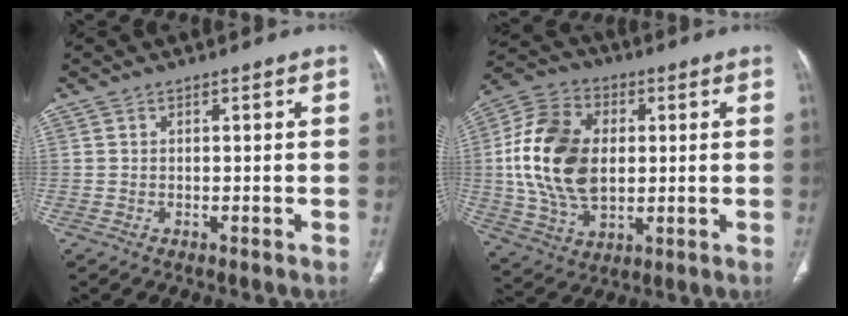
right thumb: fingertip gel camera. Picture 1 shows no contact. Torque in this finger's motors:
{"motor_torque": [2.50, 2.51, 1.19, -1.01, 0.50]}